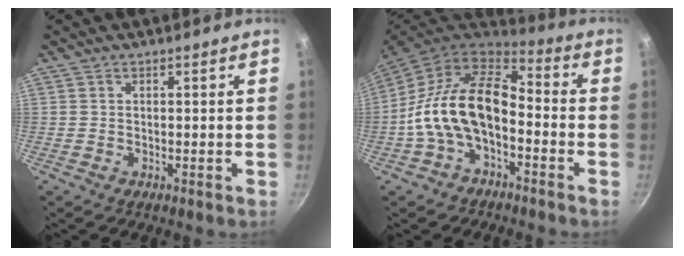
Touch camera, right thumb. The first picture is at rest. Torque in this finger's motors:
{"motor_torque": [2.56, 2.44, 1.88, -0.89, 0.21]}